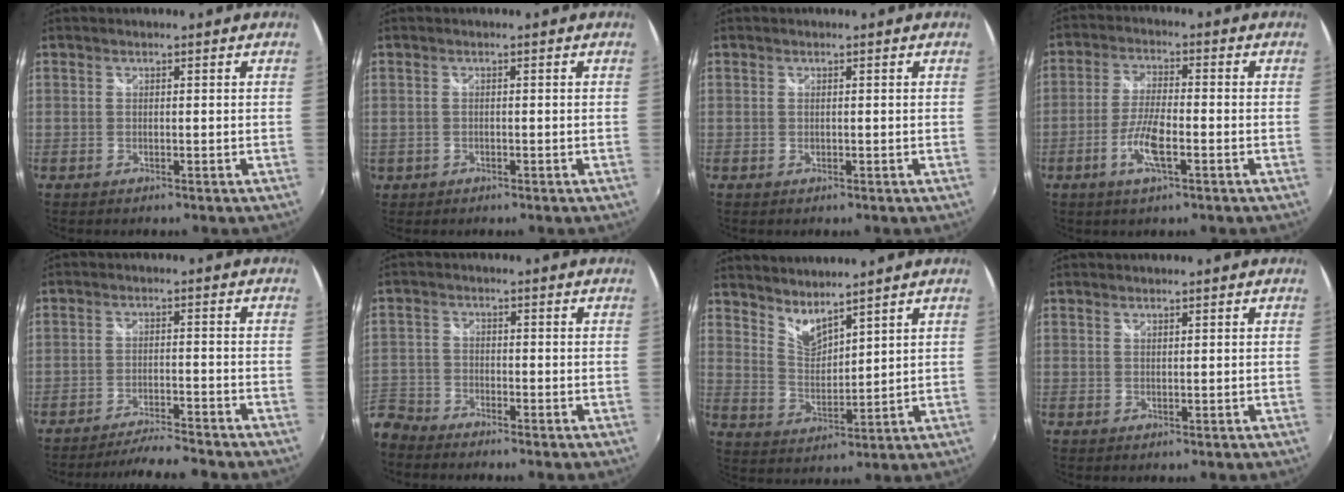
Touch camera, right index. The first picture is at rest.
{"total": 1.9, "force": [-0.4, 1.7, 0.7], "torque": [-0.016, -0.001, -0.002]}
{"total": 0.5, "force": [0.1, 0.2, 0.4], "torque": [-0.009, 0.000, 0.001]}
{"total": 7.2, "force": [-2.9, 1.7, 6.4], "torque": [-0.136, -0.003, -0.057]}
{"total": 9.2, "force": [-8.6, 0.1, 3.2], "torque": [-0.073, 0.004, -0.132]}
{"total": 7.8, "force": [-6.4, 4.4, 1.1], "torque": [-0.059, -0.002, -0.139]}
{"total": 6.5, "force": [5.7, 1.3, 2.7], "torque": [-0.044, -0.009, 0.109]}
{"total": 0.6, "force": [0.5, 0.1, 0.2], "torque": [-0.003, 0.000, 0.009]}